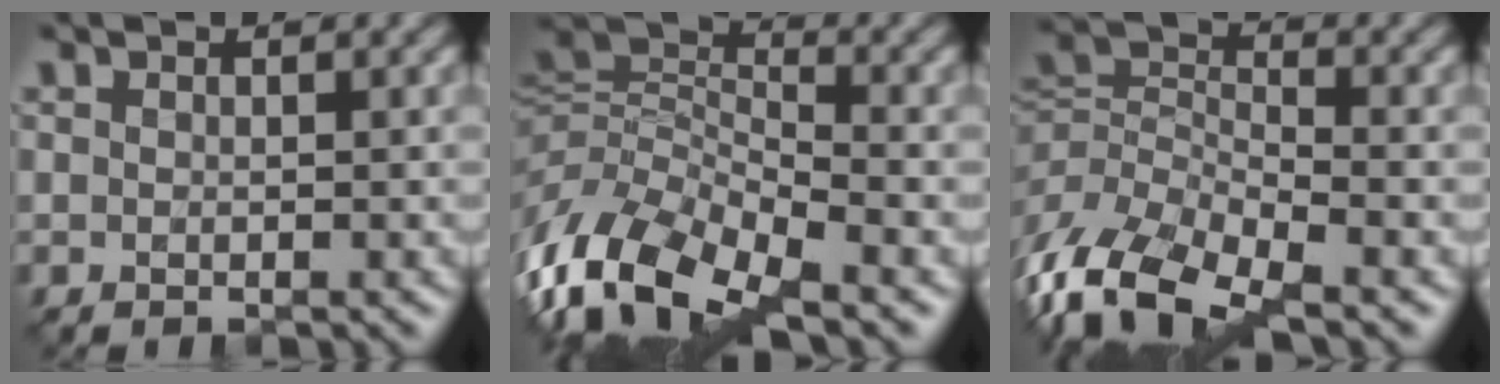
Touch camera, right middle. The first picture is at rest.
{"total": 11.6, "force": [-5.9, 4.9, 8.7], "torque": [-0.181, -0.004, -0.125]}
{"total": 9.3, "force": [-5.3, 4.0, 6.5], "torque": [-0.130, -0.007, -0.113]}